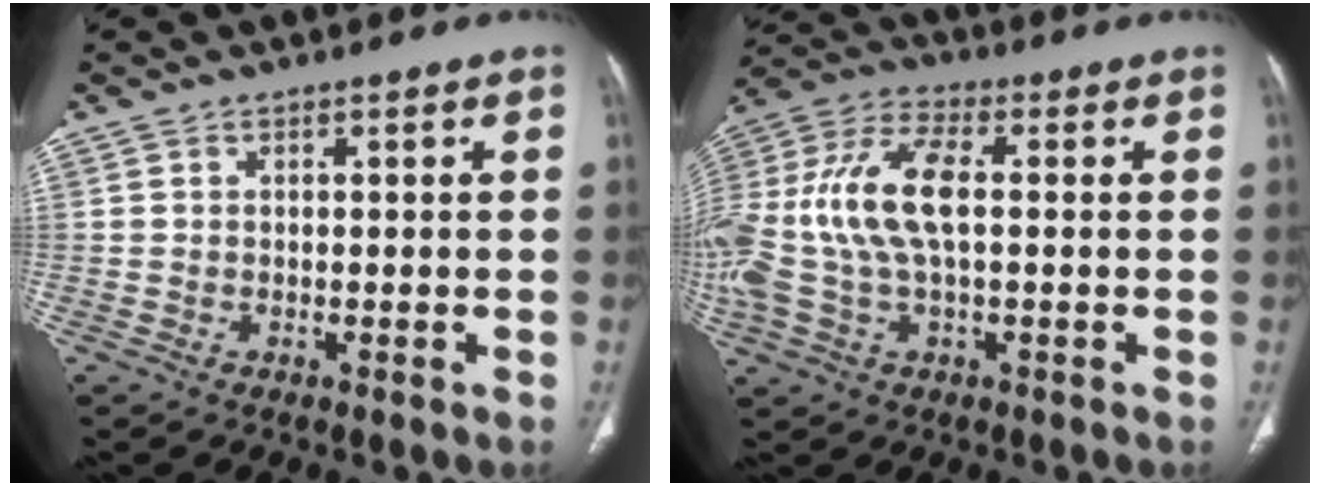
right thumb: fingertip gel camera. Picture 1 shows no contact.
{"total": 18.0, "force": [0.5, 8.9, 15.6], "torque": [-0.362, 0.027, 0.009]}